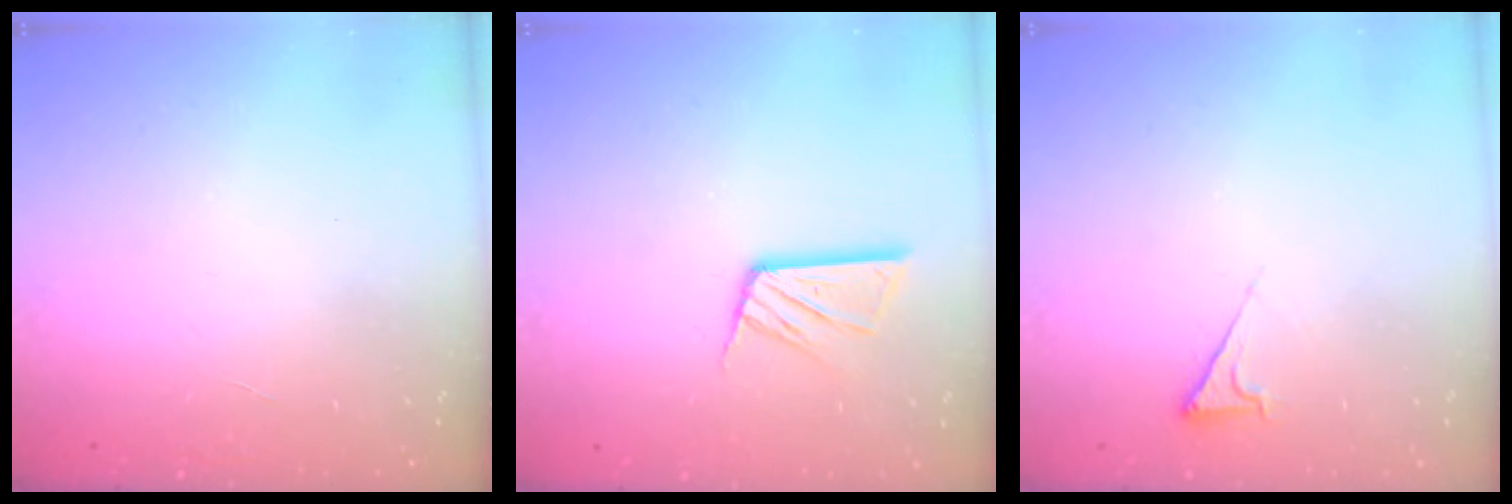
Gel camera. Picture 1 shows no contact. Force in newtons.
{"total": 10.7, "press": 10.6, "slide": 1.2}
{"total": 4.4, "press": 4.3, "slide": 0.7}